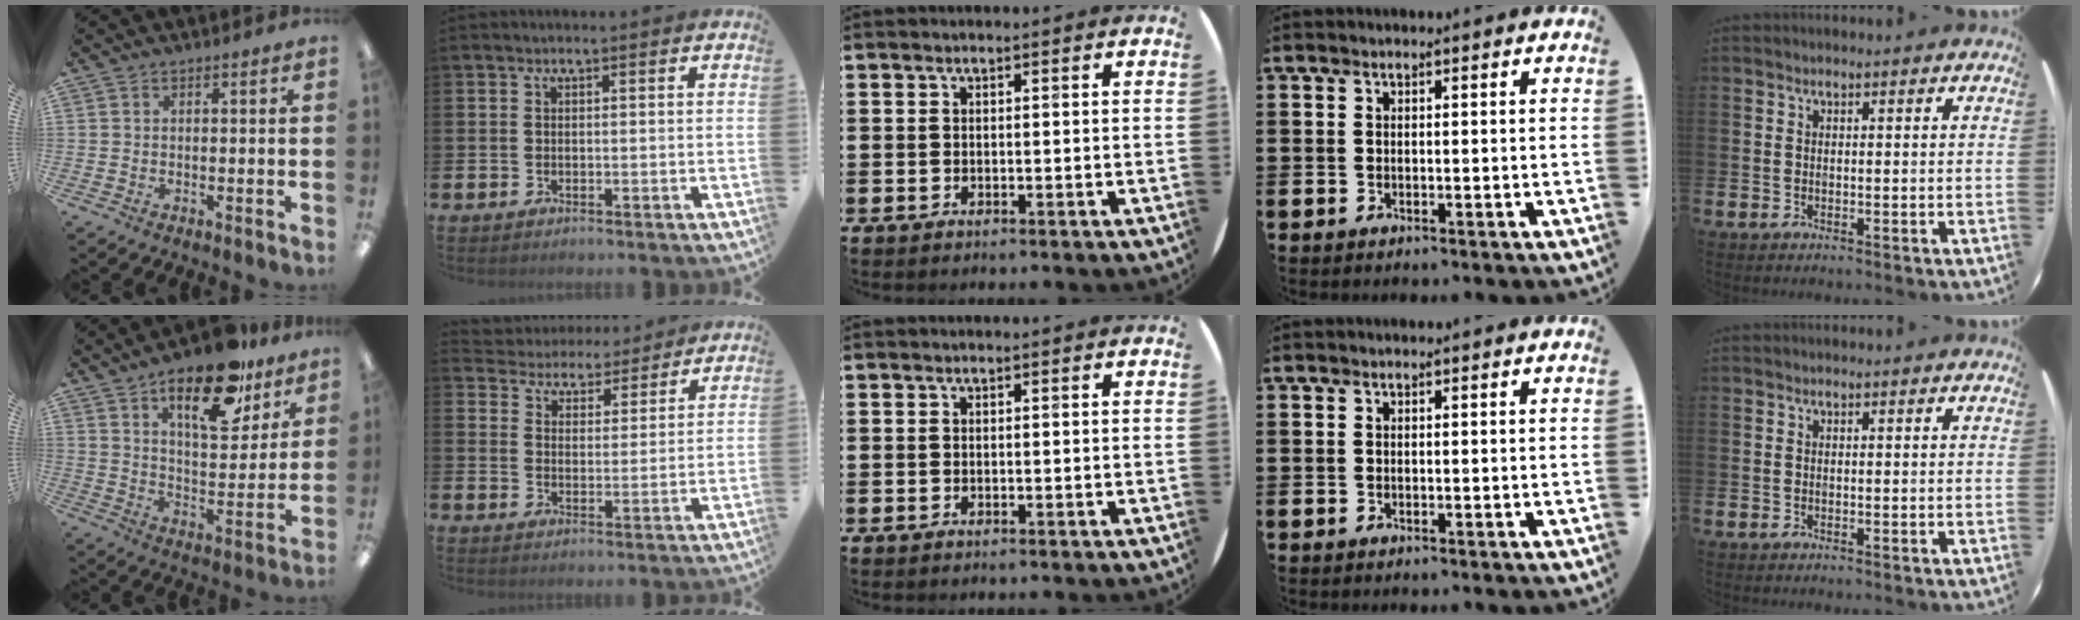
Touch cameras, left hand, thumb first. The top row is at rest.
{"thumb": {"total": 19.5, "force": [12.6, 8.3, 12.2], "torque": [-0.176, -0.060, 0.205]}, "index": {"total": 4.6, "force": [4.3, 1.4, -0.7], "torque": [-0.011, -0.036, 0.073]}}